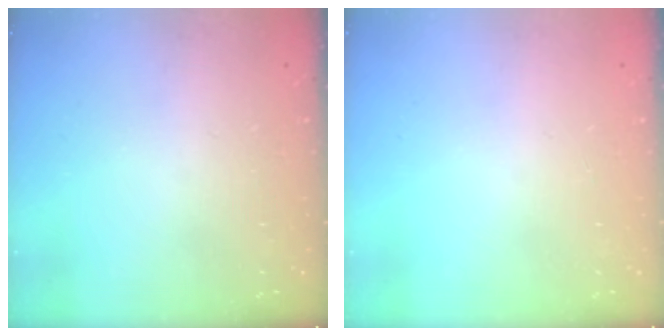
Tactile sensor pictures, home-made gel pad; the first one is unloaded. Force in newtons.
{"total": 0.0}